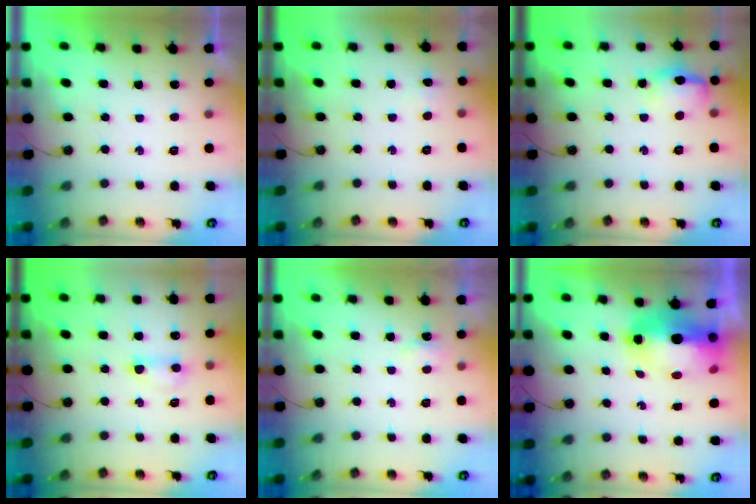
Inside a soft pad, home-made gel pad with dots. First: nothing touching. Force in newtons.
{"total": 4.3, "press": 3.9, "slide": 1.8}
{"total": 12.4, "press": 12.3, "slide": 1.7}
{"total": 4.8, "press": 4.7, "slide": 1.1}
{"total": 2.7, "press": 2.6, "slide": 0.5}
{"total": 12.5, "press": 12.4, "slide": 1.7}